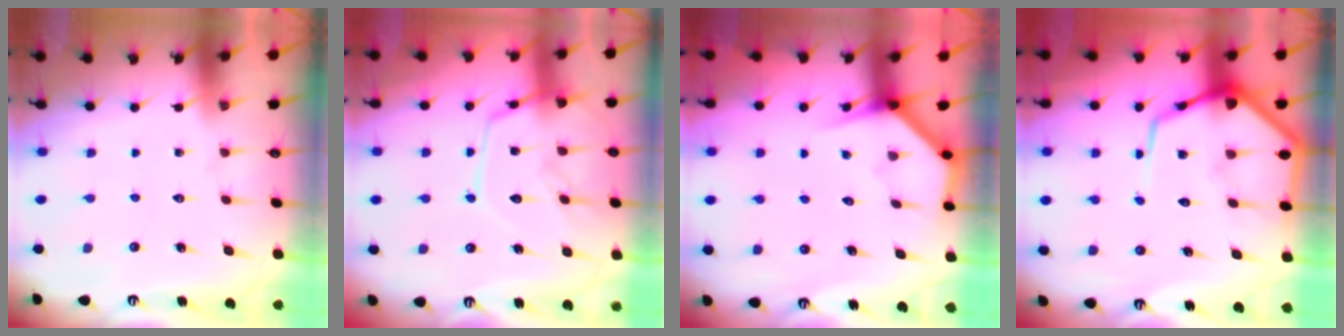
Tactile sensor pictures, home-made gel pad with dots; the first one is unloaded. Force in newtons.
{"total": 13.0, "press": 13.0, "slide": 1.2}
{"total": 3.8, "press": 3.8, "slide": 0.2}
{"total": 12.9, "press": 12.9, "slide": 1.3}